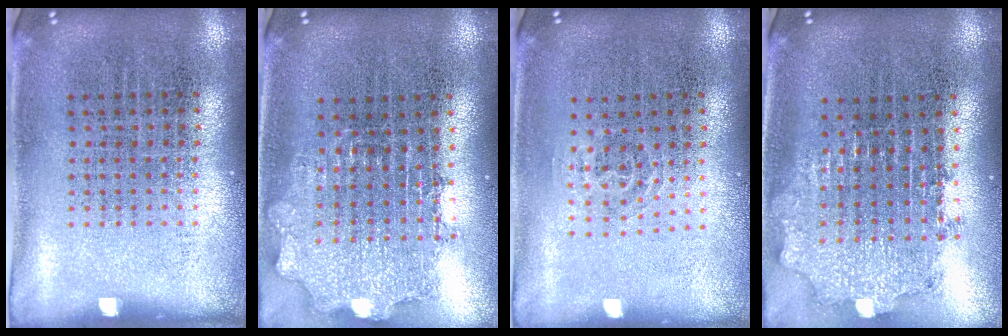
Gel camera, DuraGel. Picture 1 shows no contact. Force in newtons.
{"total": 1.9, "press": 1.5, "slide": 1.1}
{"total": 0.8, "press": 0.5, "slide": 0.7}
{"total": 2.0, "press": 1.6, "slide": 1.3}